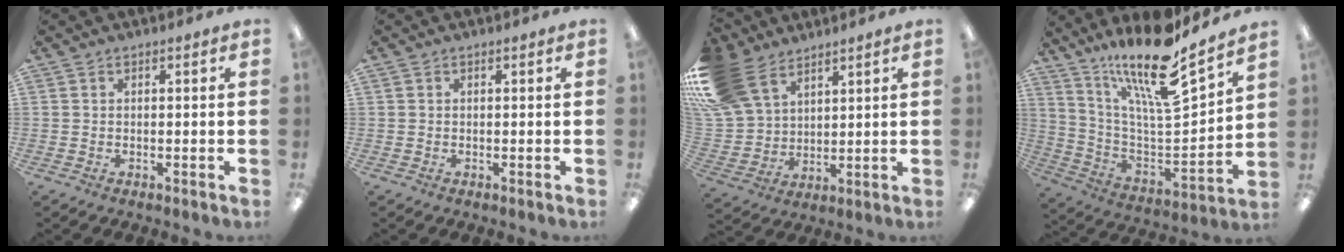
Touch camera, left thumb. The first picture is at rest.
{"total": 0.0}
{"total": 16.2, "force": [9.7, 10.5, 7.5], "torque": [-0.188, -0.033, 0.191]}
{"total": 19.8, "force": [15.1, 3.9, 12.1], "torque": [-0.218, -0.114, 0.252]}